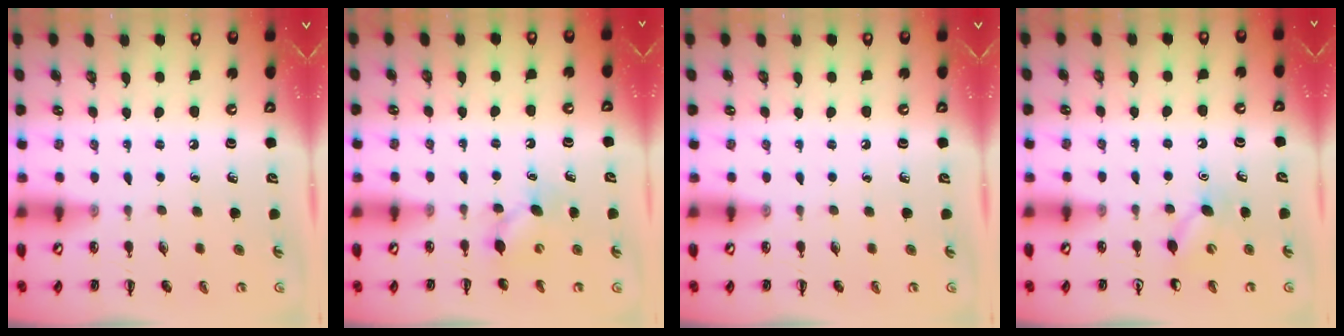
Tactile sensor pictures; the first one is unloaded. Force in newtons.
{"total": 4.7, "press": 4.5, "slide": 1.3}
{"total": 0.0}
{"total": 5.2, "press": 5.0, "slide": 1.4}